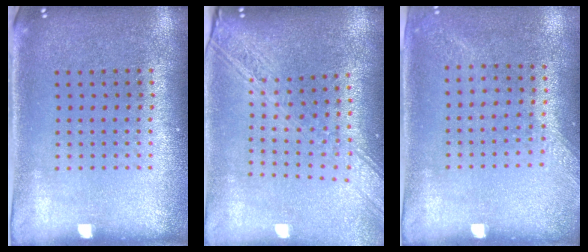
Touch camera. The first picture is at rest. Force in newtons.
{"total": 2.3, "press": 1.9, "slide": 1.3}
{"total": 1.3, "press": 1.1, "slide": 0.7}